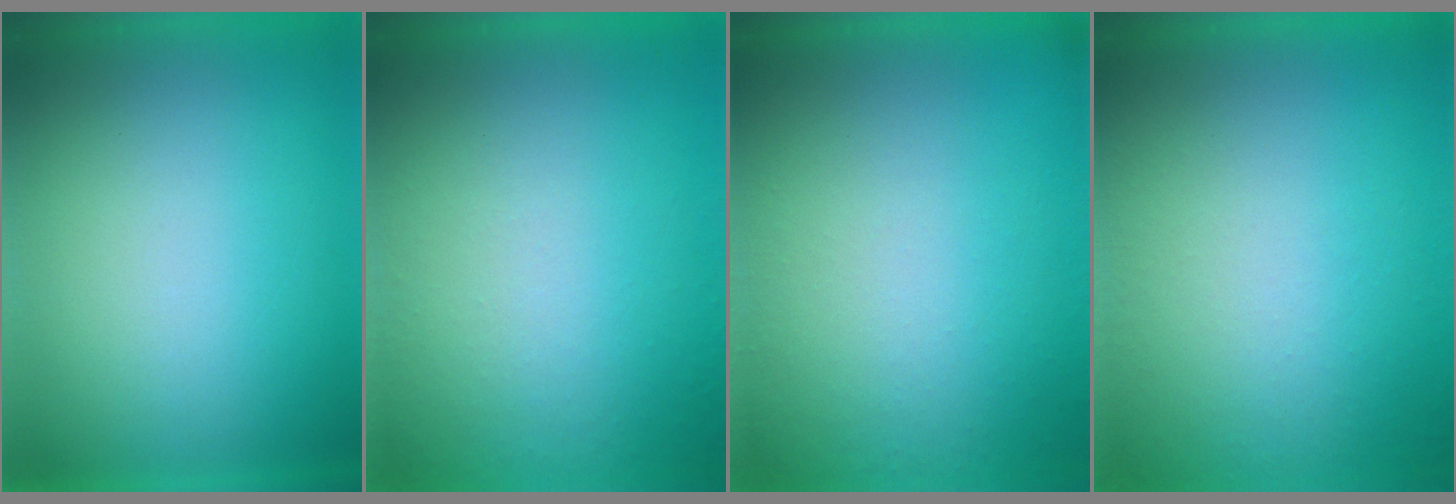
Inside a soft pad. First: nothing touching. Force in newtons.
{"total": 4.7}
{"total": 4.9}
{"total": 1.2}